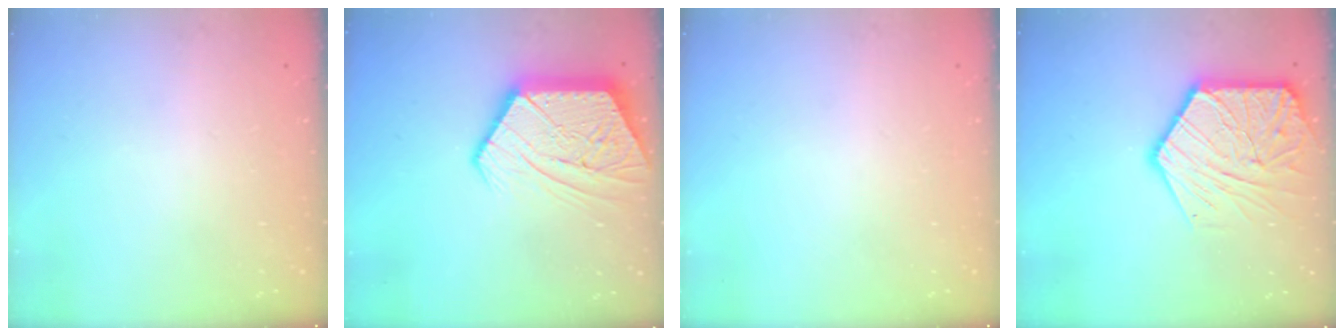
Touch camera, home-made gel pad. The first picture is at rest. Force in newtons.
{"total": 16.0, "press": 16.0, "slide": 0.9}
{"total": 0.0}
{"total": 17.4, "press": 17.4, "slide": 1.4}